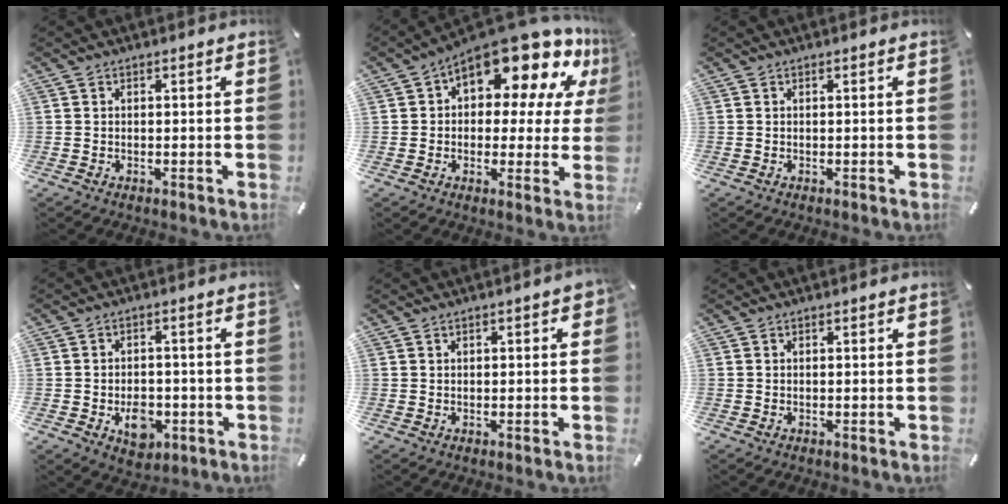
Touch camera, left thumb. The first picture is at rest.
{"total": 16.8, "force": [10.5, 7.9, 10.6], "torque": [-0.161, -0.079, 0.178]}
{"total": 0.0}
{"total": 7.1, "force": [-2.3, 5.3, 4.2], "torque": [-0.054, 0.010, -0.034]}
{"total": 1.6, "force": [0.3, 0.7, 1.4], "torque": [-0.026, 0.005, 0.003]}
{"total": 0.0}